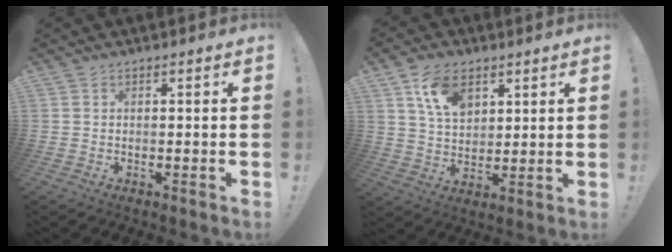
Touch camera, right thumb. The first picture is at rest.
{"total": 11.7, "force": [6.3, 7.7, 6.2], "torque": [-0.090, -0.022, 0.119]}